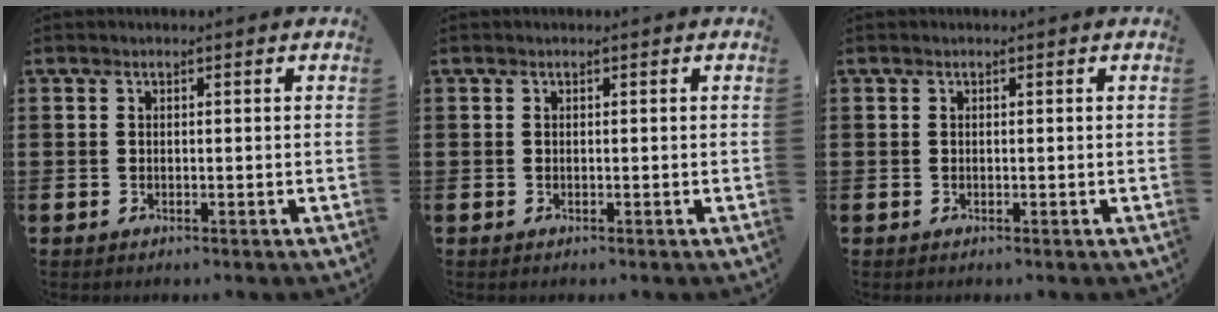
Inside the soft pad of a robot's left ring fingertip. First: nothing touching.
{"total": 0.0}
{"total": 0.0}